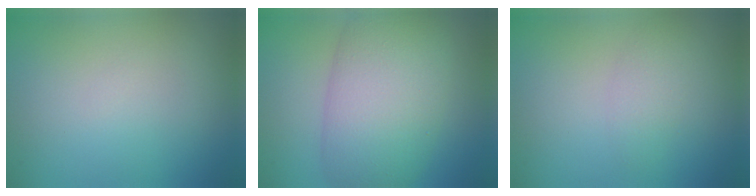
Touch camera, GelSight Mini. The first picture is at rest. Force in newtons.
{"total": 9.5, "press": 9.5, "slide": 0.3}
{"total": 1.7, "press": 1.7, "slide": 0.1}